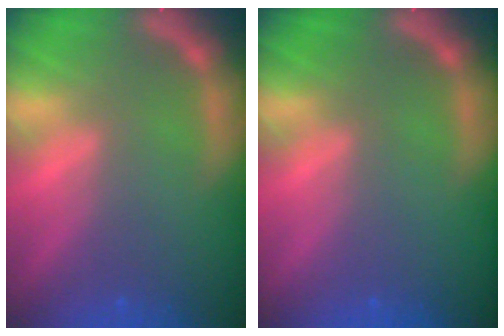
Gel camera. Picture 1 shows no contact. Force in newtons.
{"total": 0.0}